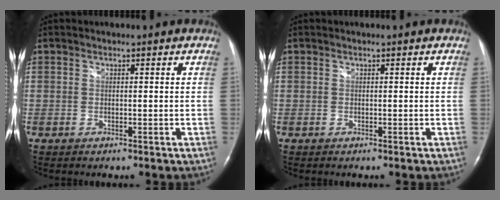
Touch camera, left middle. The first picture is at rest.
{"total": 0.0}